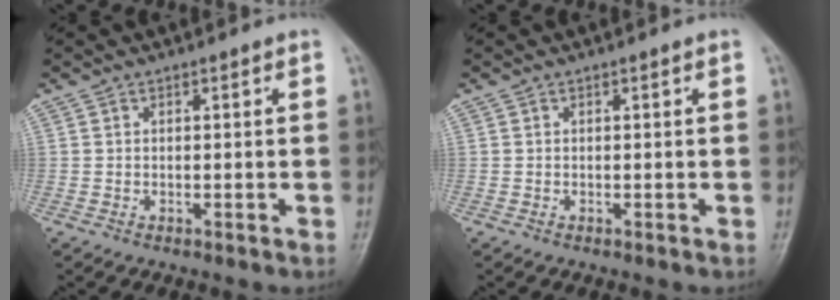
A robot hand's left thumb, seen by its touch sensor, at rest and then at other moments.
{"total": 0.0}